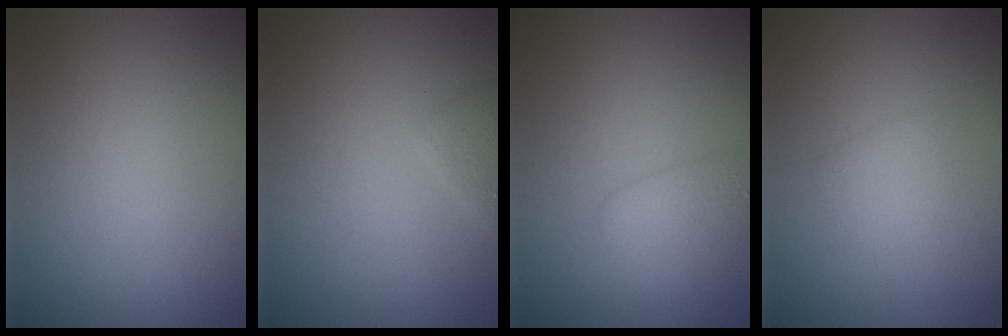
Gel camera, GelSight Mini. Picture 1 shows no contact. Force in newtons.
{"total": 1.2, "press": 1.2, "slide": 0.0}
{"total": 2.3, "press": 2.3, "slide": 0.2}
{"total": 1.5, "press": 1.5, "slide": 0.1}